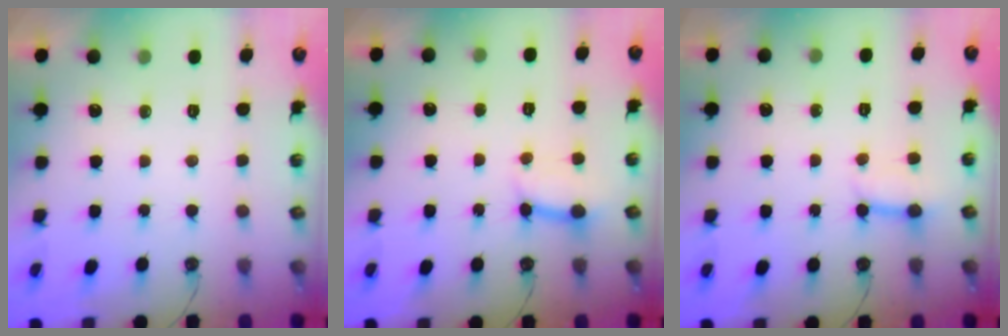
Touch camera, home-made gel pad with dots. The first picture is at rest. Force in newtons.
{"total": 6.1, "press": 6.1, "slide": 0.5}
{"total": 3.0, "press": 2.9, "slide": 0.6}